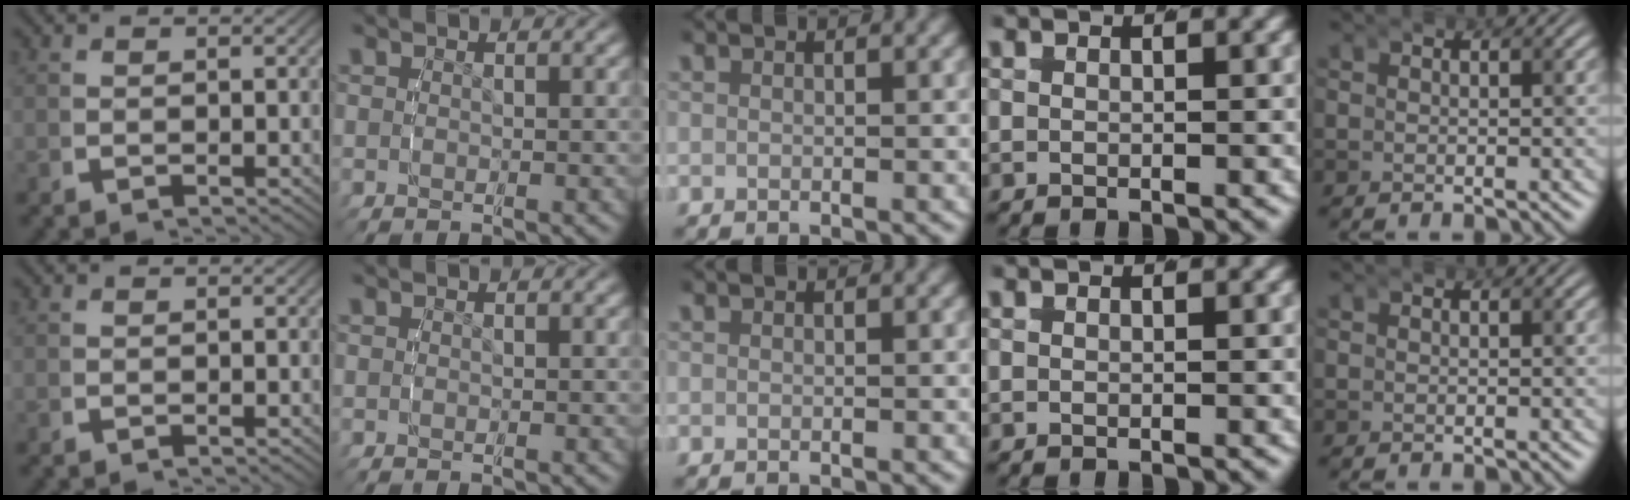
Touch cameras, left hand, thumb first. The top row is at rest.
{}